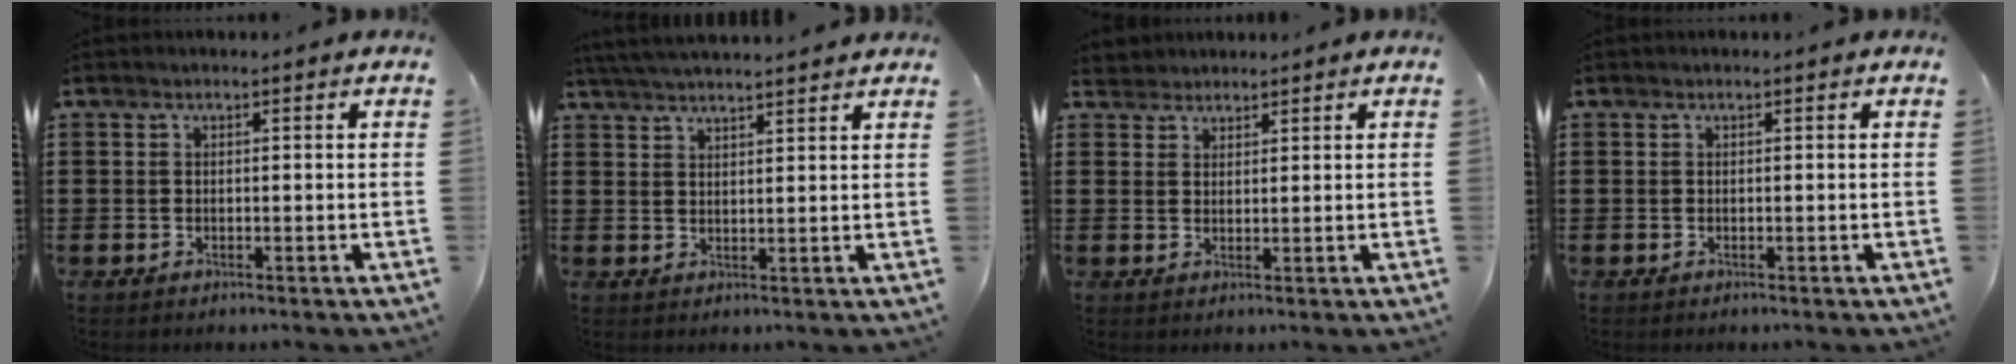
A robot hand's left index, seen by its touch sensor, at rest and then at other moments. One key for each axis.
{"total": 3.6, "fx": 3.5, "fy": -0.6, "fz": 0.7, "tx": -0.025, "ty": -0.010, "tz": 0.065}
{"total": 2.0, "fx": 1.8, "fy": 0.8, "fz": -0.3, "tx": -0.001, "ty": 0.005, "tz": 0.037}
{"total": 0.0}